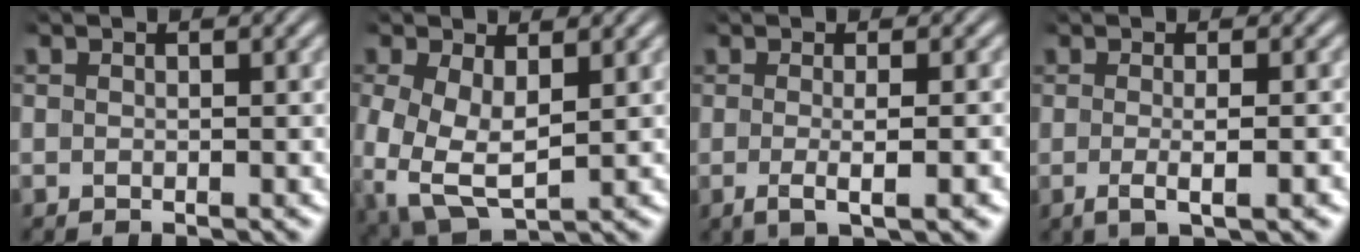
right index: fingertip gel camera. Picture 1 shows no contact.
{"total": 6.8, "force": [-1.1, 5.2, 4.3], "torque": [-0.121, -0.051, 0.008]}
{"total": 2.5, "force": [-0.8, 0.1, 2.4], "torque": [-0.048, -0.007, -0.009]}
{"total": 2.2, "force": [-0.8, 0.1, 2.1], "torque": [-0.042, -0.005, -0.010]}